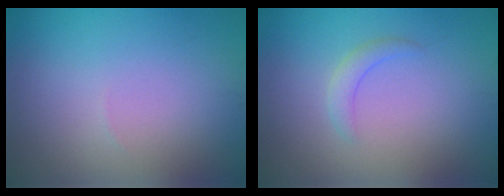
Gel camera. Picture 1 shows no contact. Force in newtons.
{"total": 1.6, "press": 1.6, "slide": 0.2}